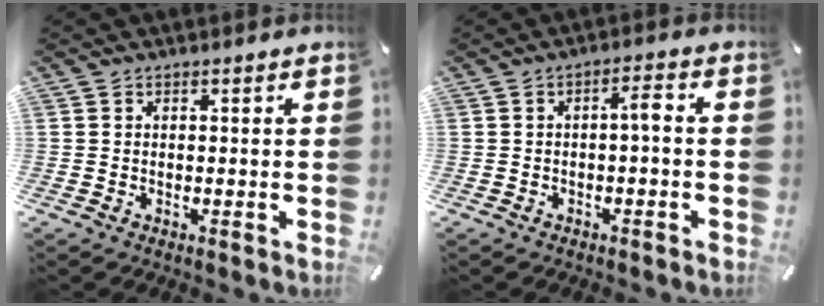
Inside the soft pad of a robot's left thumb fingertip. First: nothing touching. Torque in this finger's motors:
{"motor_torque": [0.35, 1.04, 0.38, 0.14, 0.00]}